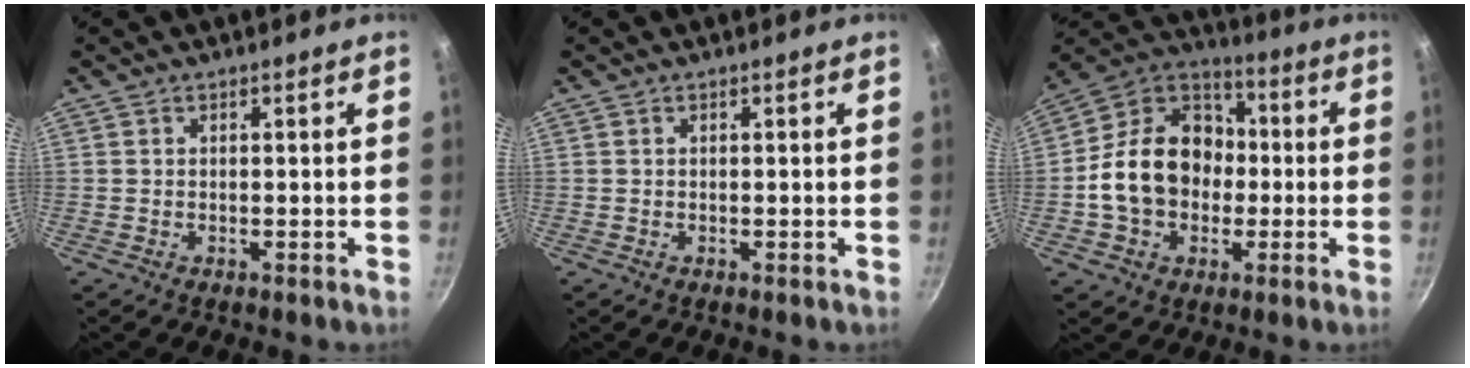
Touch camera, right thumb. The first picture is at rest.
{"total": 0.0}
{"total": 18.2, "force": [-1.5, 14.2, 11.2], "torque": [-0.161, 0.046, -0.037]}